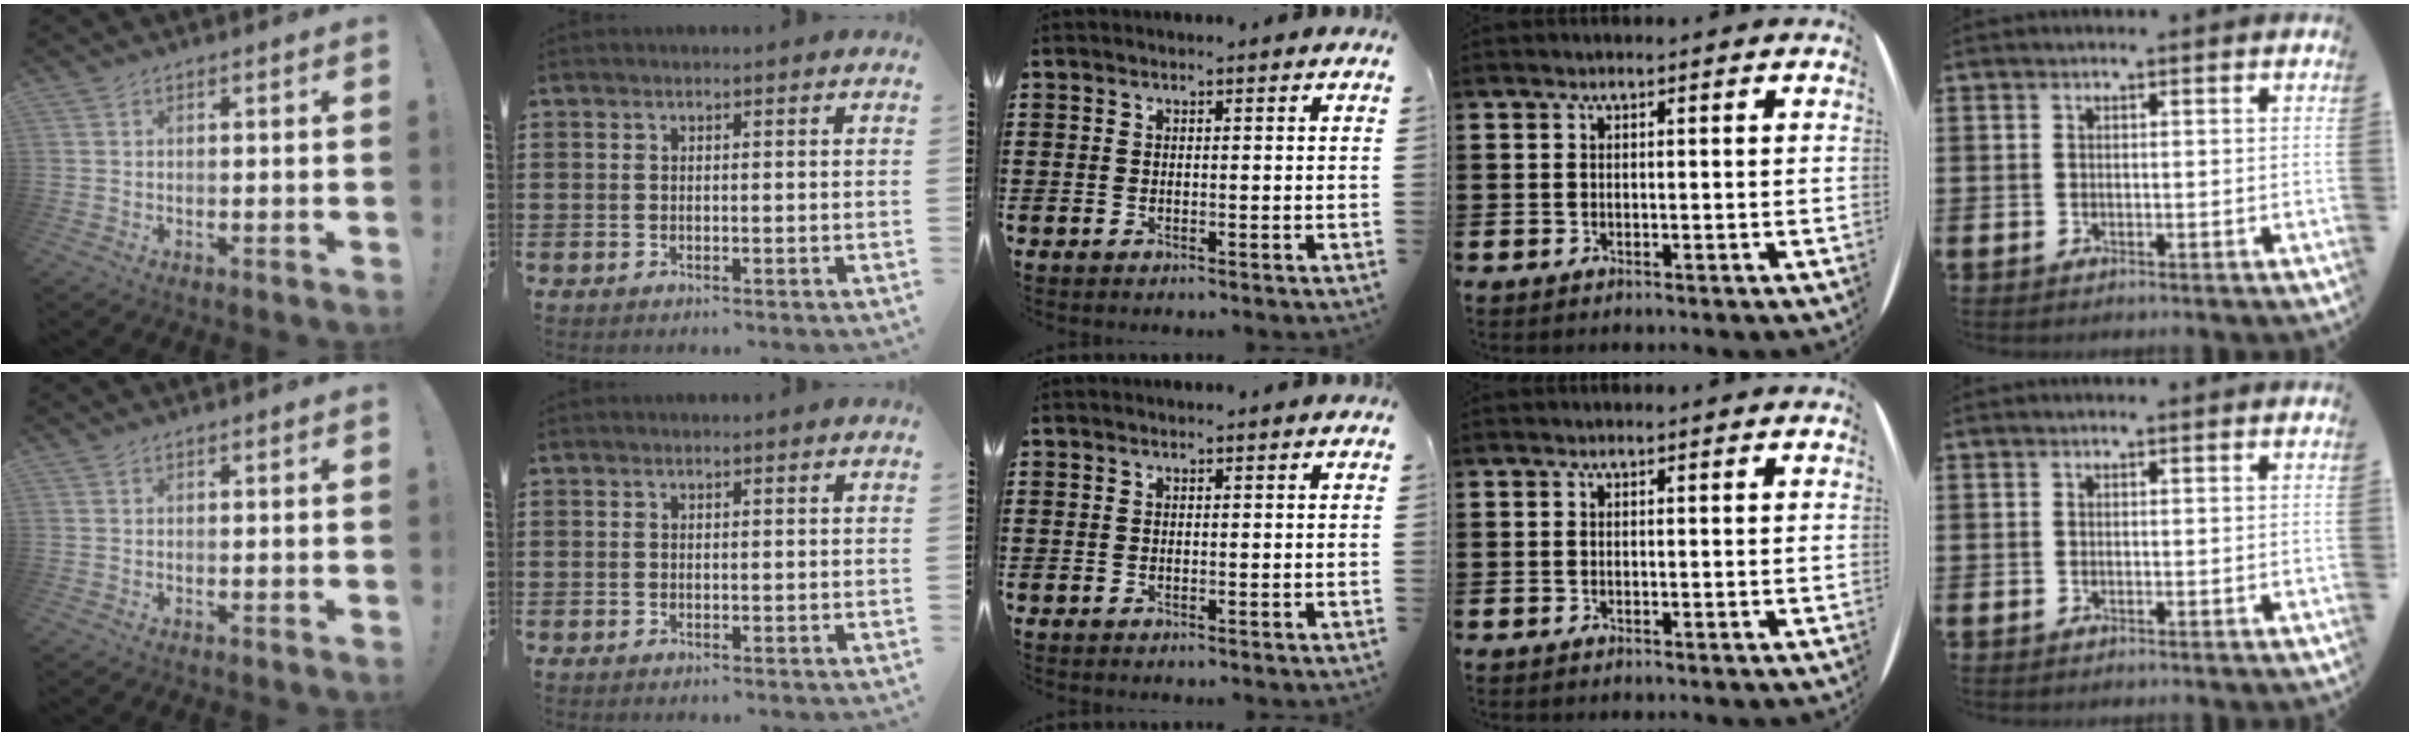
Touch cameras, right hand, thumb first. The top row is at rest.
{}